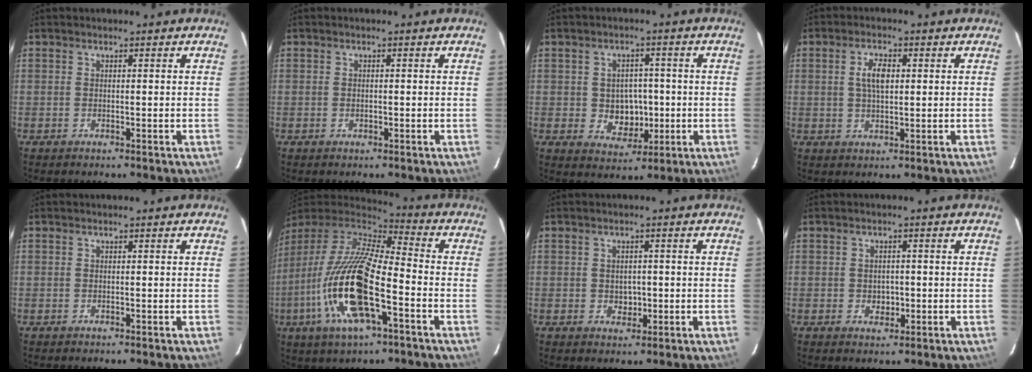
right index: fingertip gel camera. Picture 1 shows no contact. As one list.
[{"total": 0.6, "force": [-0.1, 0.5, 0.3], "torque": [-0.003, 0.001, -0.002]}, {"total": 6.3, "force": [-0.6, 5.4, 3.2], "torque": [-0.061, 0.007, 0.007]}, {"total": 4.3, "force": [0.9, 1.9, 3.8], "torque": [-0.070, 0.007, 0.019]}, {"total": 0.0}, {"total": 22.5, "force": [-8.0, 7.2, 19.7], "torque": [-0.392, -0.037, -0.161]}, {"total": 2.7, "force": [-0.3, 2.4, 1.3], "torque": [-0.019, 0.004, 0.002]}, {"total": 2.7, "force": [-0.5, 2.3, 1.3], "torque": [-0.020, 0.003, -0.002]}]